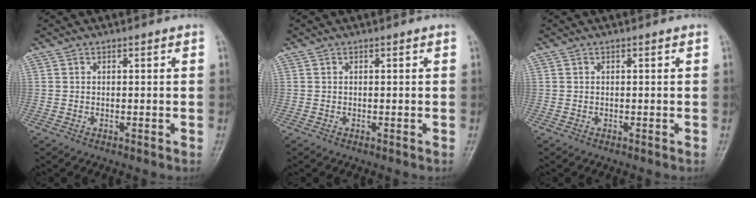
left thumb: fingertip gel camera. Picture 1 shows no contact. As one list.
[{"total": 0.0}, {"total": 0.0}]